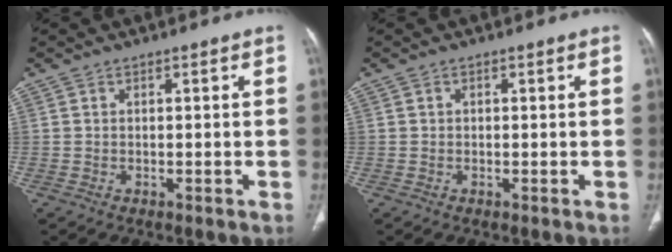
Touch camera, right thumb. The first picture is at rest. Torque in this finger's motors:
{"motor_torque": [0.16, -0.09, -0.18, 0.05, 0.02]}